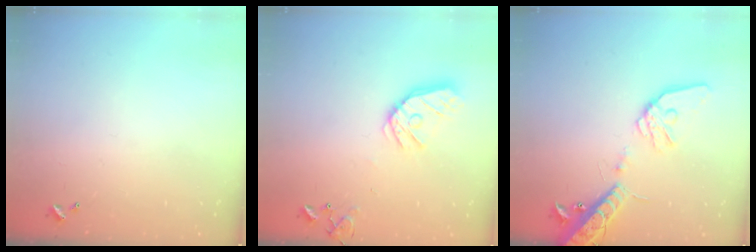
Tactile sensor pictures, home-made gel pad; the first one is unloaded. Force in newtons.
{"total": 14.4, "press": 14.3, "slide": 1.9}
{"total": 18.9, "press": 18.6, "slide": 3.4}